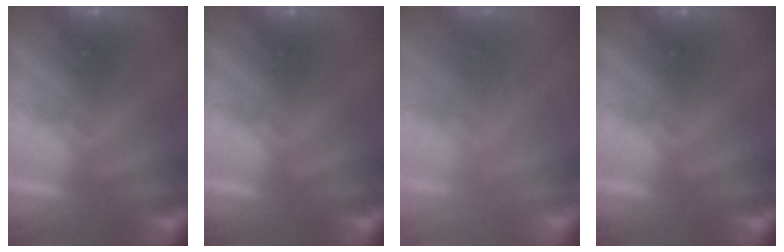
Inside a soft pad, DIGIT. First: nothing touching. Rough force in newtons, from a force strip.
{"total": 0.0}
{"total": 2.8}
{"total": 0.0}